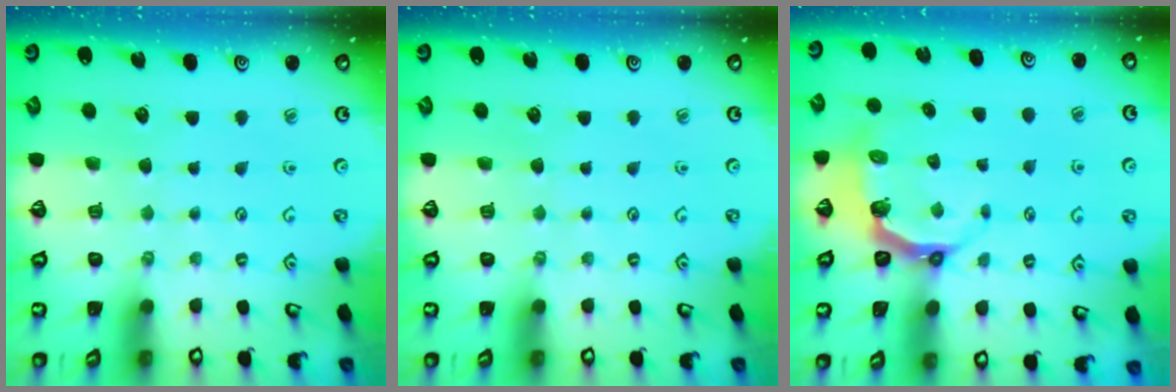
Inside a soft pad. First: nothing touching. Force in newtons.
{"total": 0.0}
{"total": 4.8, "press": 3.3, "slide": 3.4}